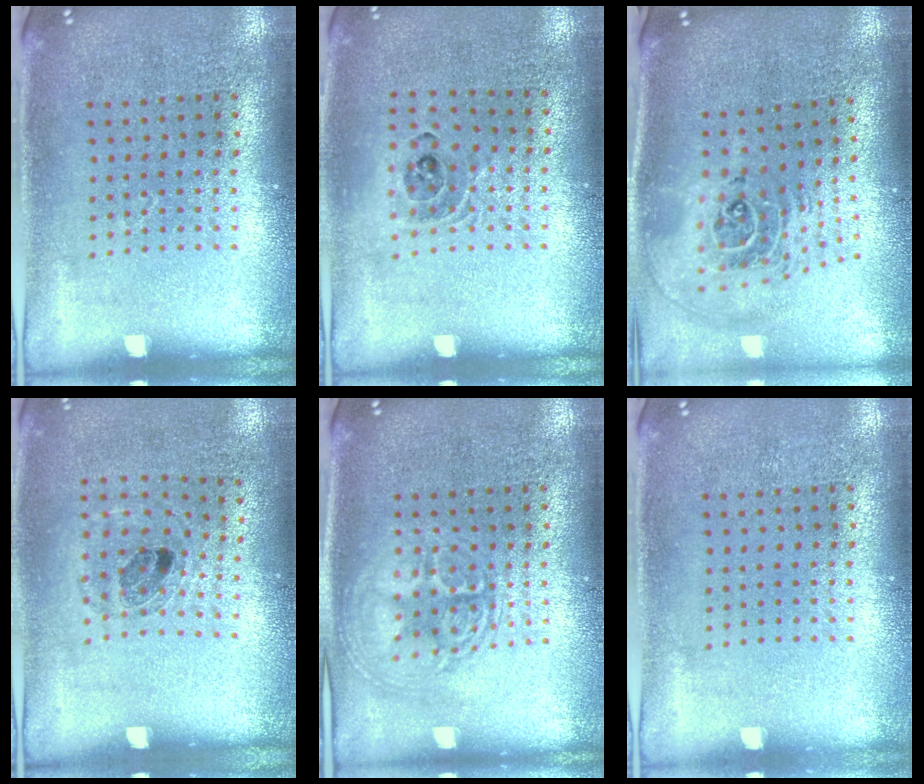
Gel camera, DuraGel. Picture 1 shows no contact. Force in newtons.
{"total": 0.9, "press": 0.9, "slide": 0.2}
{"total": 2.5, "press": 1.7, "slide": 1.8}
{"total": 1.0, "press": 0.9, "slide": 0.4}
{"total": 2.9, "press": 2.9, "slide": 0.4}
{"total": 0.0}